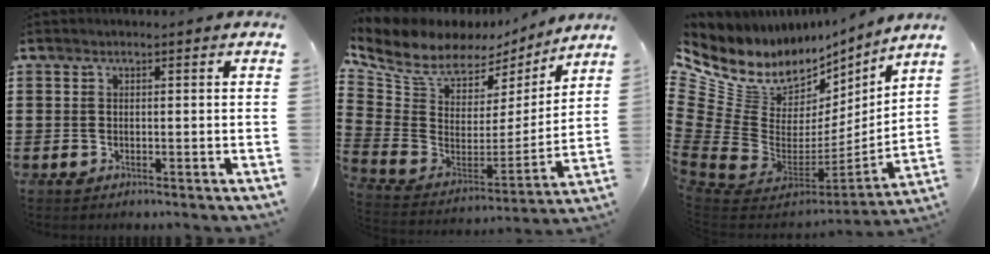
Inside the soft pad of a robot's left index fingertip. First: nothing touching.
{"total": 8.5, "force": [6.9, 4.0, 3.0], "torque": [-0.100, -0.050, 0.122]}
{"total": 9.6, "force": [5.3, 6.9, 4.0], "torque": [-0.128, -0.068, 0.090]}